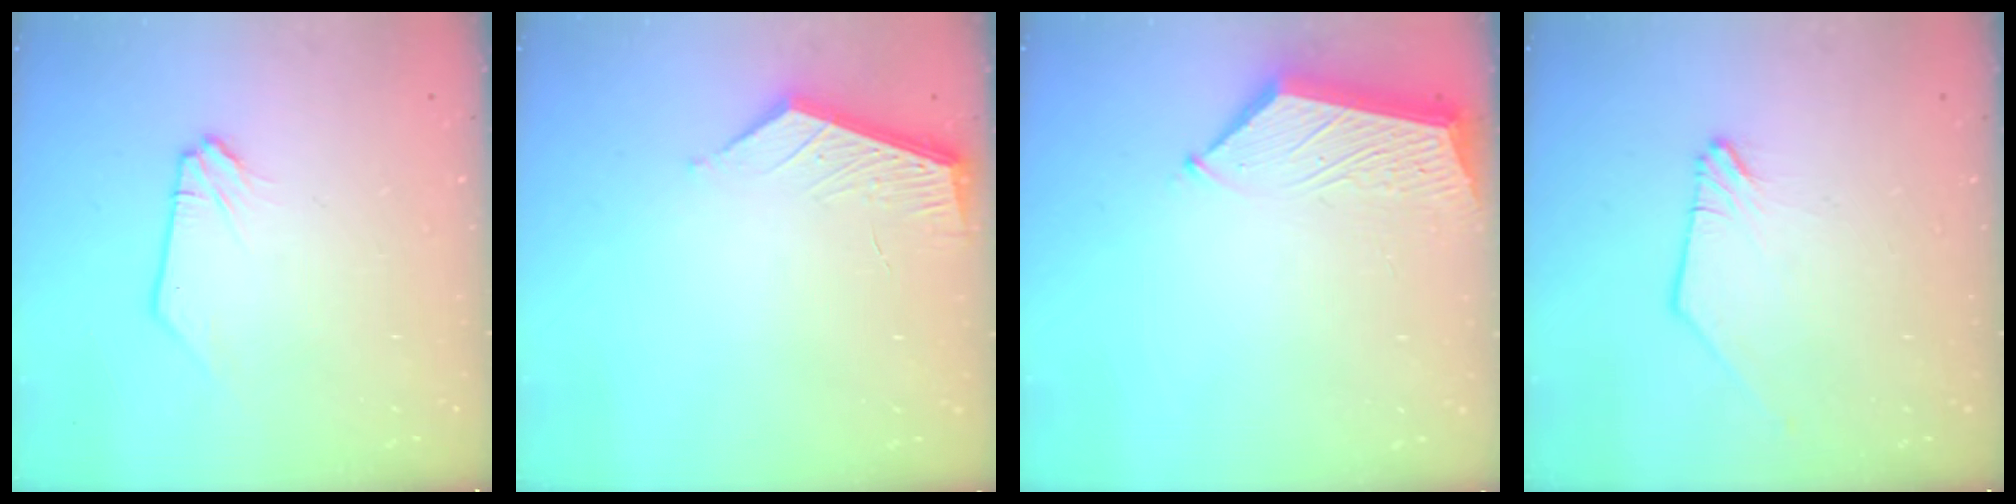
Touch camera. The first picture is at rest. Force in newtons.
{"total": 5.0, "press": 5.0, "slide": 0.3}
{"total": 6.3, "press": 6.3, "slide": 0.1}
{"total": 0.0}